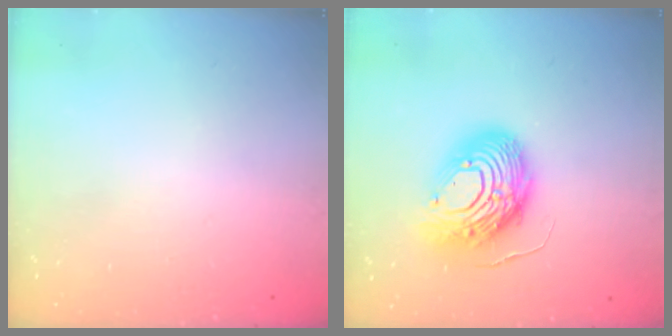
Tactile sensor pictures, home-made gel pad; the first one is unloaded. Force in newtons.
{"total": 14.3, "press": 14.3, "slide": 1.4}